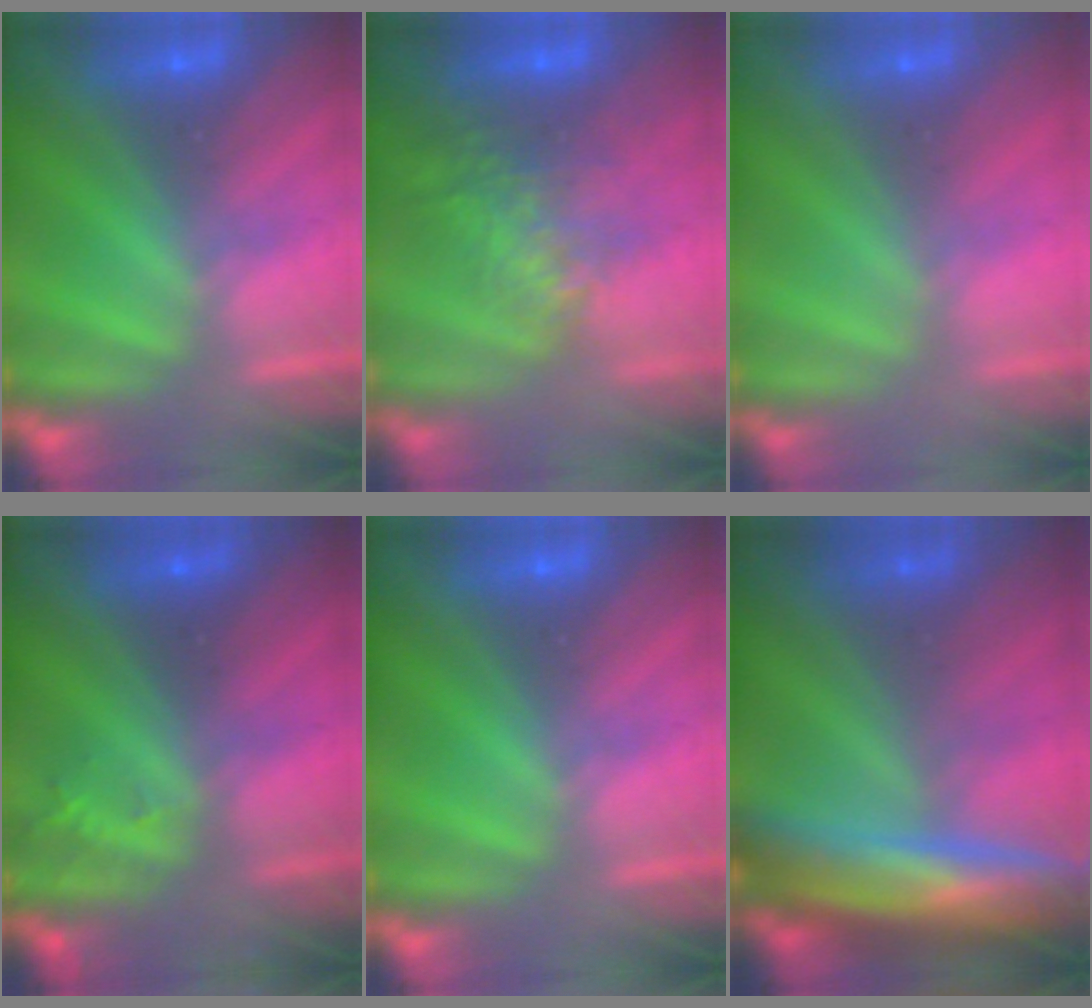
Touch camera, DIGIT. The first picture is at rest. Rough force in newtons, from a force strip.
{"total": 7.0}
{"total": 3.3}
{"total": 2.9}
{"total": 0.0}
{"total": 7.5}